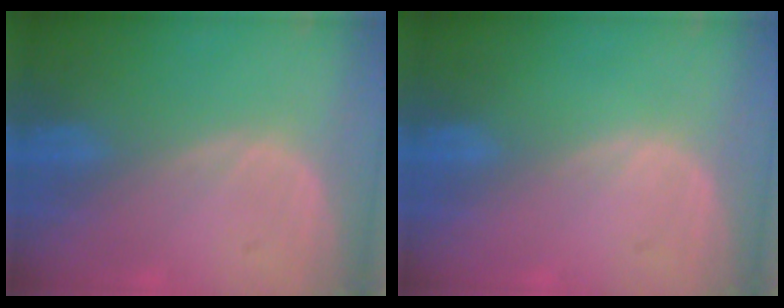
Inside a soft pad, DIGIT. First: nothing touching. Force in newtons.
{"total": 0.0}